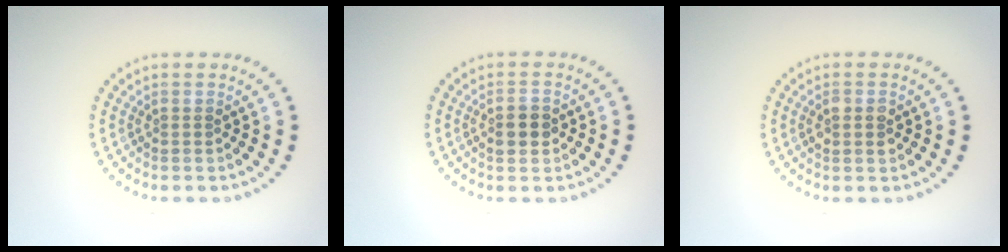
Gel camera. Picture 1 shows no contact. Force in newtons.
{"total": 2.5, "press": 2.5, "slide": 0.1}
{"total": 1.5, "press": 1.5, "slide": 0.2}